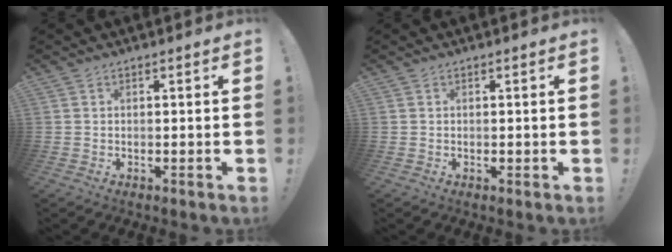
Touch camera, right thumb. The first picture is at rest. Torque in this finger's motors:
{"motor_torque": [-0.02, 0.05, 0.06, -0.04, 0.00]}